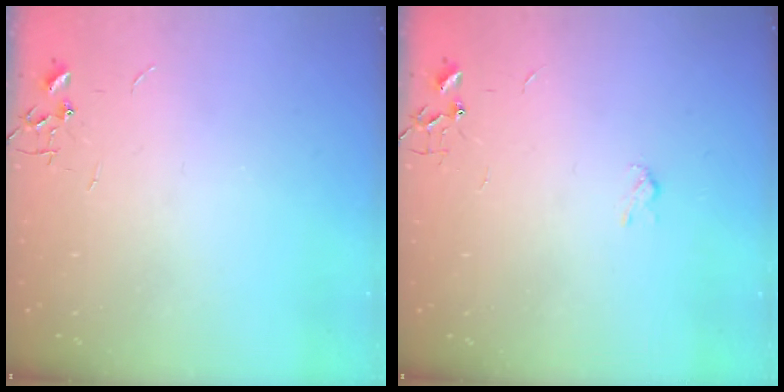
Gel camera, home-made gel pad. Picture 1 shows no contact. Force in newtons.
{"total": 3.1, "press": 3.0, "slide": 0.7}